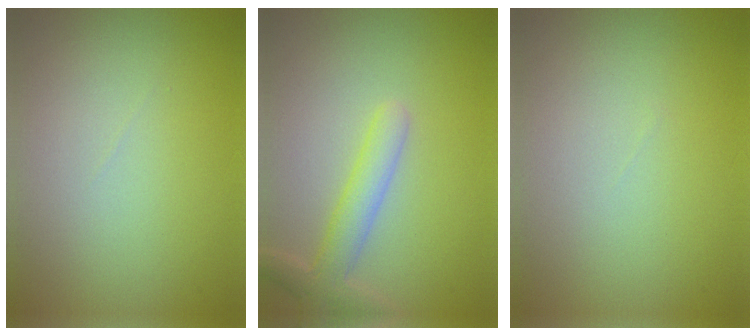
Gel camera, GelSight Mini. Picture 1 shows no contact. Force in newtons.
{"total": 3.0, "press": 3.0, "slide": 0.2}
{"total": 0.0}